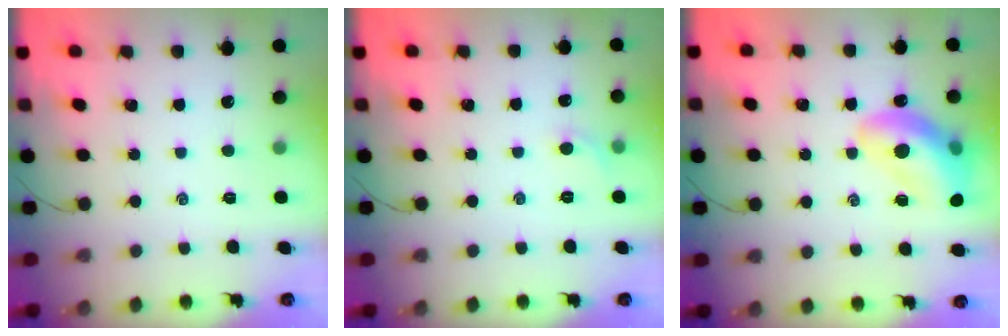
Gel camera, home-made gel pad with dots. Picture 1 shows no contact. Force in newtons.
{"total": 3.4, "press": 3.2, "slide": 1.1}
{"total": 18.0, "press": 17.5, "slide": 4.3}